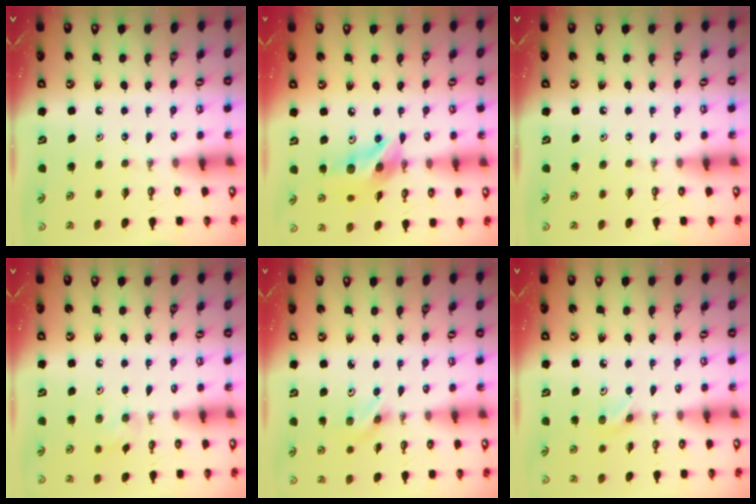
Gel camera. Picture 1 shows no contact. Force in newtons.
{"total": 13.2, "press": 13.1, "slide": 0.9}
{"total": 0.0}
{"total": 6.3, "press": 6.2, "slide": 0.9}
{"total": 2.2, "press": 2.1, "slide": 0.7}
{"total": 4.2, "press": 4.1, "slide": 0.9}